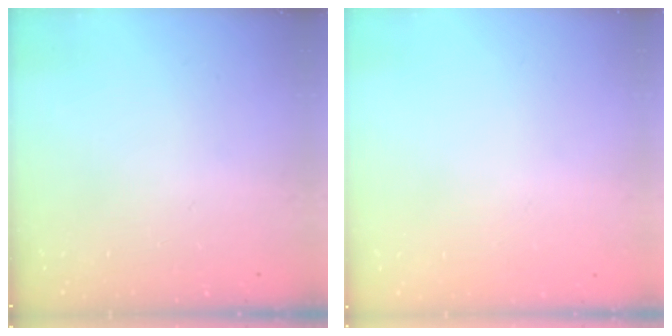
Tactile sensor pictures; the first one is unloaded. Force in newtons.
{"total": 0.0}